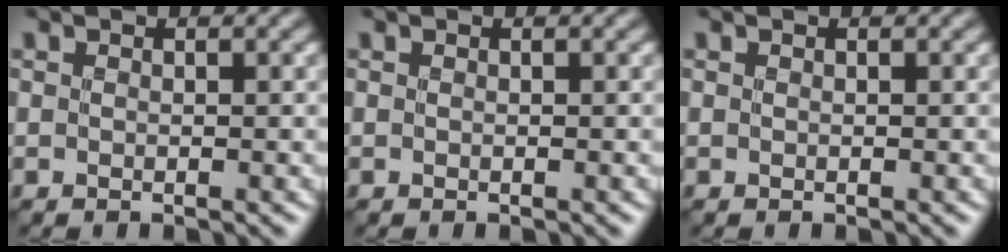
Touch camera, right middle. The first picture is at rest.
{"total": 0.0}
{"total": 0.0}